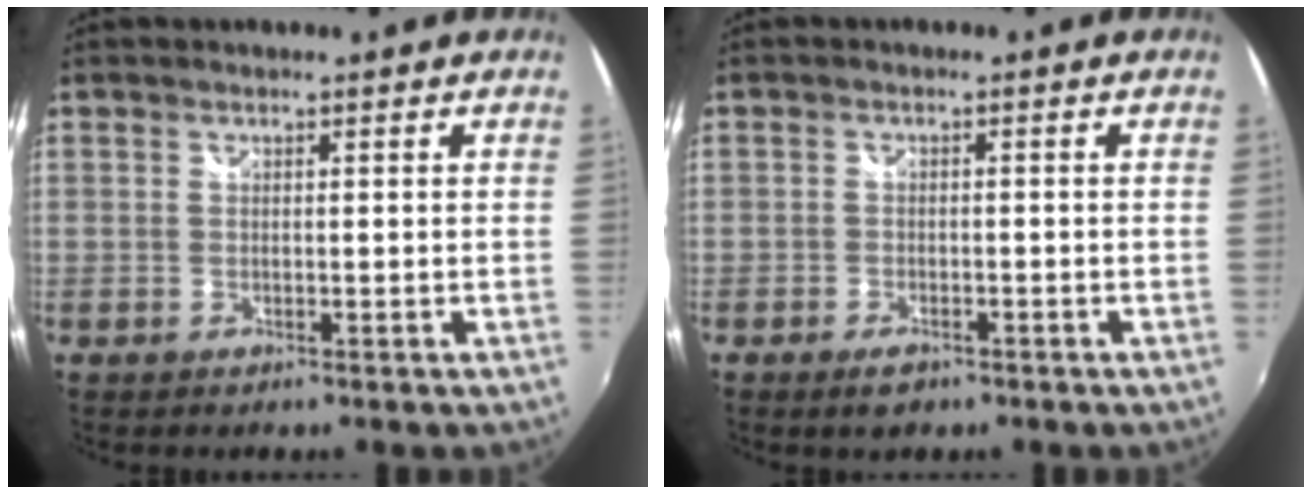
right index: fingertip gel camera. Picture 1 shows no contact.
{"total": 3.1, "force": [-2.1, 1.6, 1.6], "torque": [-0.038, -0.006, -0.037]}